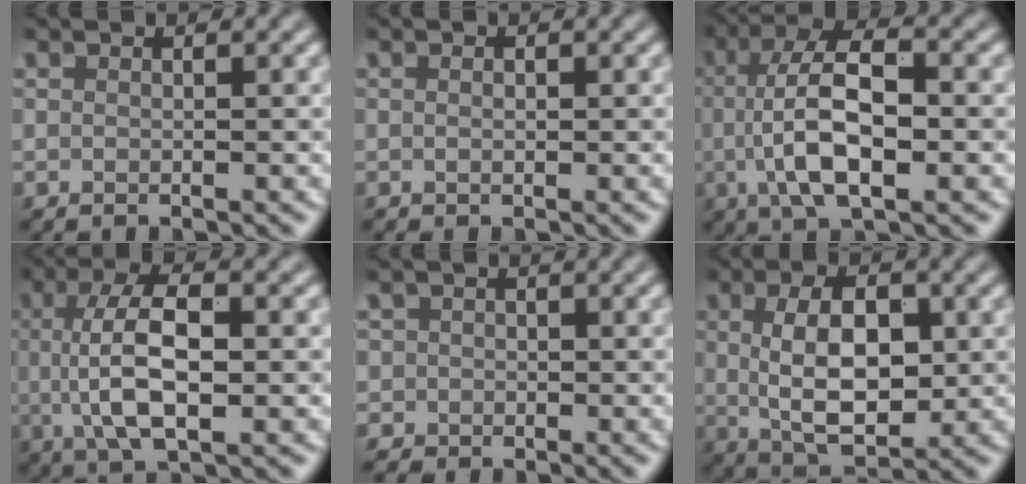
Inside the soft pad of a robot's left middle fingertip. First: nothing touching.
{"total": 0.5, "force": [0.1, 0.4, 0.4], "torque": [-0.004, -0.001, 0.001]}
{"total": 8.3, "force": [-0.7, 3.2, 7.6], "torque": [-0.145, 0.009, -0.018]}
{"total": 7.7, "force": [0.1, 3.0, 7.1], "torque": [-0.136, 0.004, -0.003]}
{"total": 2.1, "force": [-0.2, 2.1, 0.1], "torque": [0.017, 0.007, -0.016]}
{"total": 7.4, "force": [0.6, 3.8, 6.3], "torque": [-0.112, 0.001, 0.011]}